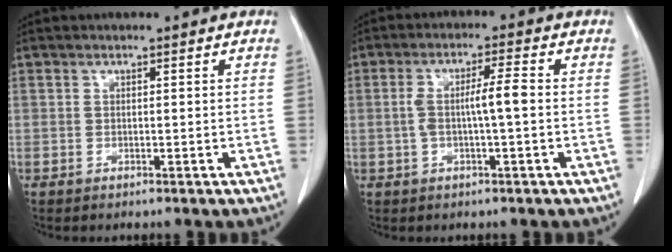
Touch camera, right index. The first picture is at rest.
{"total": 5.3, "force": [-0.3, 0.4, 5.3], "torque": [-0.103, 0.014, -0.003]}